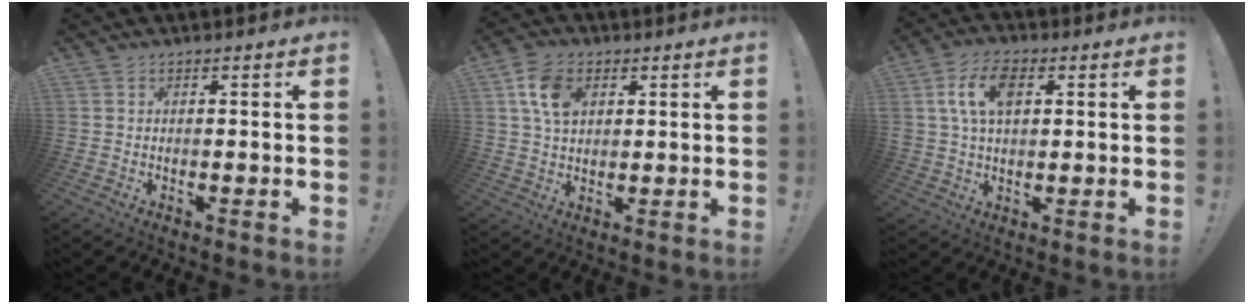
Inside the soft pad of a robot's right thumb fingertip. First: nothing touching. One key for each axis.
{"total": 10.1, "fx": 3.8, "fy": 7.1, "fz": 6.2, "tx": -0.109, "ty": 0.004, "tz": 0.075}
{"total": 10.1, "fx": 3.1, "fy": 6.2, "fz": 7.4, "tx": -0.128, "ty": 0.008, "tz": 0.056}